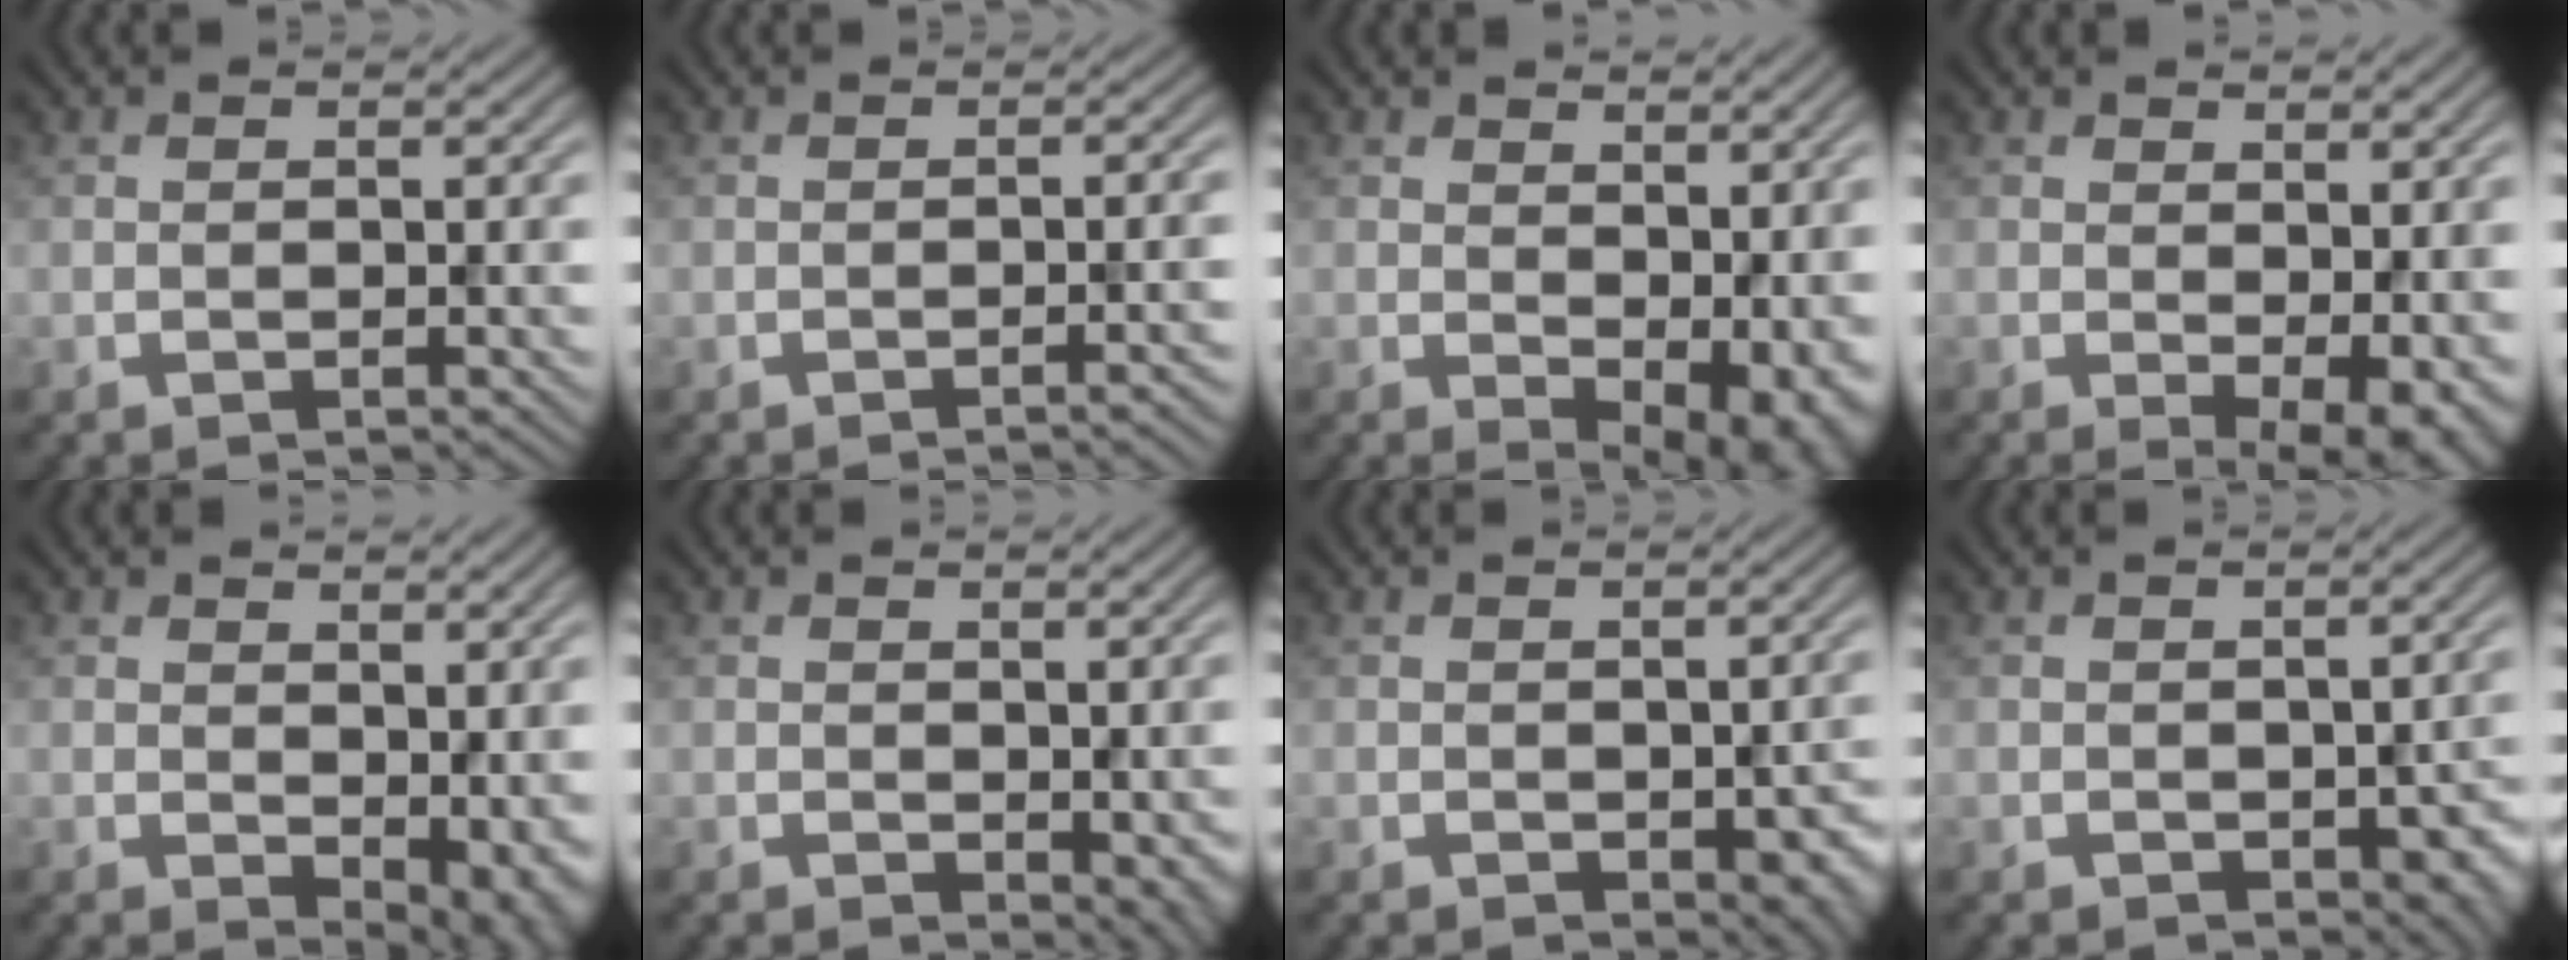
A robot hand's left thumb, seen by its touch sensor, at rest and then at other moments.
{"total": 2.0, "force": [-1.0, 0.4, 1.7], "torque": [-0.015, 0.006, -0.021]}
{"total": 8.6, "force": [0.7, 5.1, 6.9], "torque": [-0.098, -0.021, 0.028]}
{"total": 5.1, "force": [-0.2, 2.2, 4.6], "torque": [-0.064, -0.010, 0.007]}
{"total": 6.5, "force": [0.4, 4.0, 5.0], "torque": [-0.070, -0.021, 0.019]}
{"total": 2.4, "force": [0.1, 1.6, 1.9], "torque": [-0.028, -0.007, 0.008]}
{"total": 3.8, "force": [-0.9, 2.4, 2.8], "torque": [-0.039, -0.020, -0.006]}
{"total": 4.2, "force": [-1.1, 2.7, 3.0], "torque": [-0.041, -0.020, -0.010]}